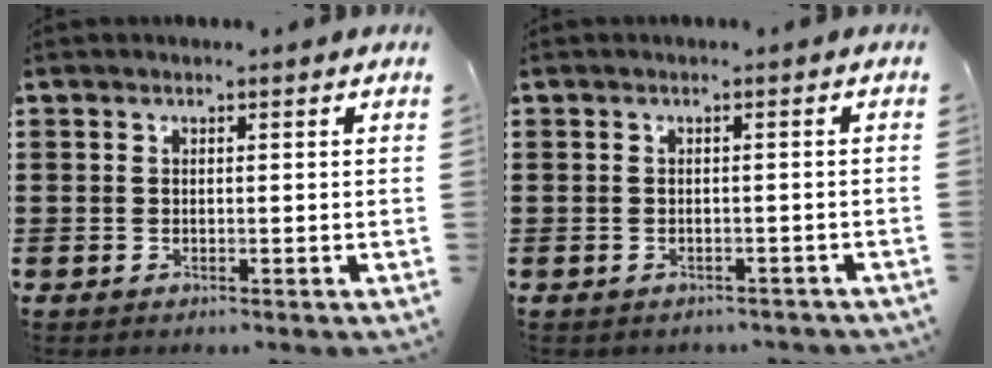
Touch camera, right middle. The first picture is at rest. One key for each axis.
{"total": 0.8, "fx": -0.7, "fy": 0.2, "fz": 0.1, "tx": -0.007, "ty": -0.004, "tz": -0.015}